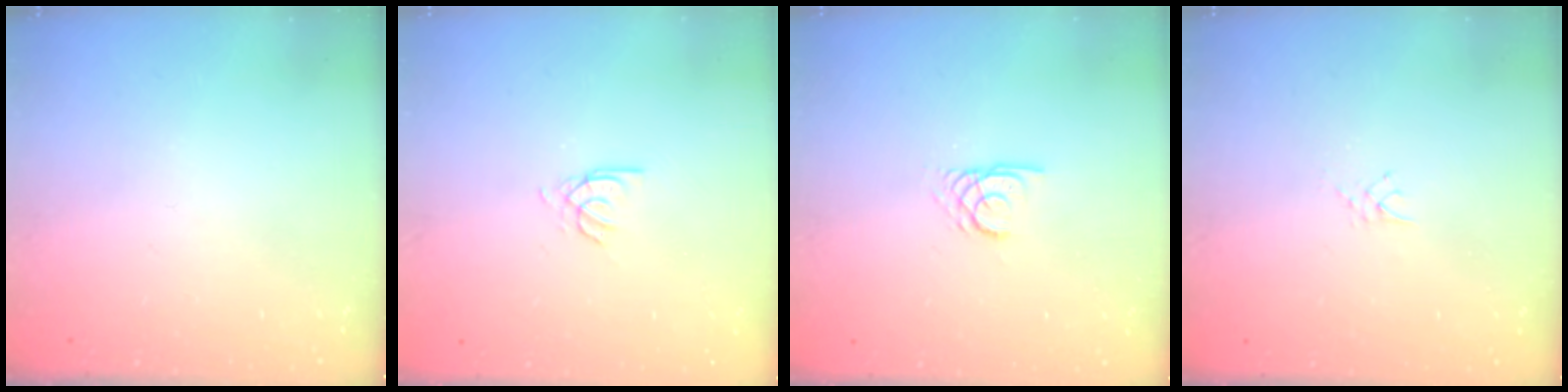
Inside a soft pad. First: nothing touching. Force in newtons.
{"total": 2.6, "press": 2.6, "slide": 0.2}
{"total": 2.7, "press": 2.7, "slide": 0.1}
{"total": 2.4, "press": 2.4, "slide": 0.4}